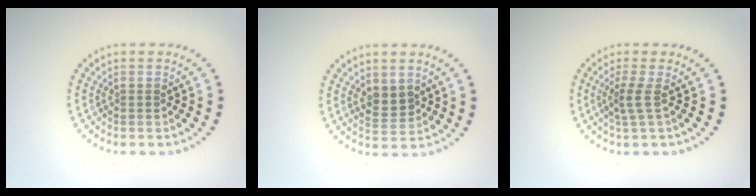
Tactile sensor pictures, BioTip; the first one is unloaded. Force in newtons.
{"total": 2.1, "press": 2.0, "slide": 0.6}
{"total": 1.8, "press": 1.2, "slide": 1.3}